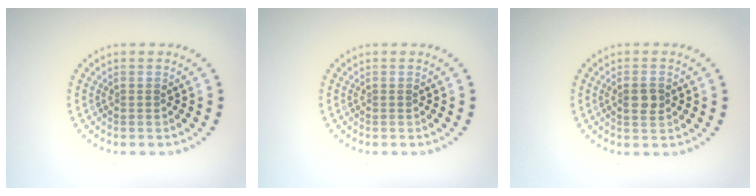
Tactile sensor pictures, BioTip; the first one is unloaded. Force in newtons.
{"total": 0.0}
{"total": 1.8, "press": 1.8, "slide": 0.4}